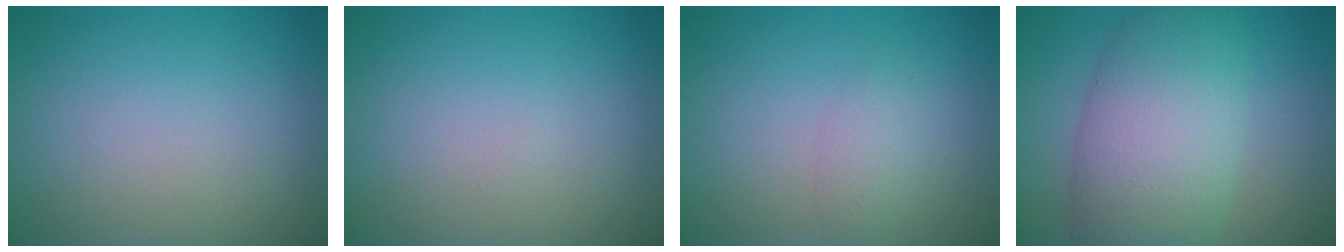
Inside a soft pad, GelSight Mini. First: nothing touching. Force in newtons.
{"total": 0.0}
{"total": 1.6, "press": 1.6, "slide": 0.1}
{"total": 9.2, "press": 9.2, "slide": 0.3}